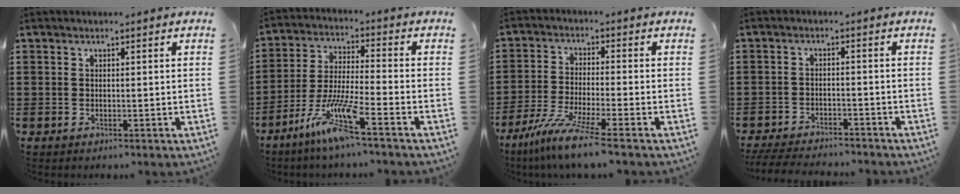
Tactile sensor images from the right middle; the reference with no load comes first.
{"total": 9.1, "force": [-6.1, 0.7, 6.7], "torque": [-0.141, -0.010, -0.119]}
{"total": 7.3, "force": [-5.7, -0.5, 4.5], "torque": [-0.097, -0.022, -0.112]}
{"total": 4.2, "force": [-4.0, 0.5, 0.9], "torque": [-0.020, 0.001, -0.084]}